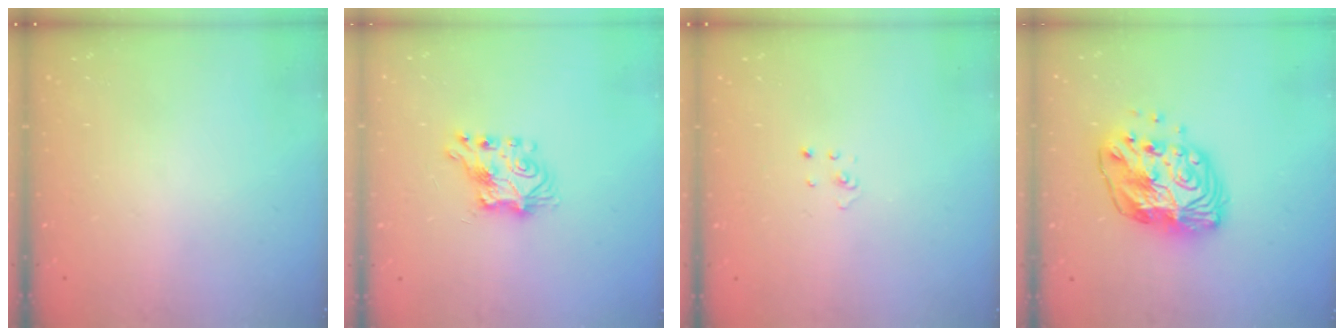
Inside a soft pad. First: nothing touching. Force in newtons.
{"total": 7.3, "press": 7.2, "slide": 0.6}
{"total": 1.5, "press": 1.5, "slide": 0.1}
{"total": 14.1, "press": 14.1, "slide": 1.2}